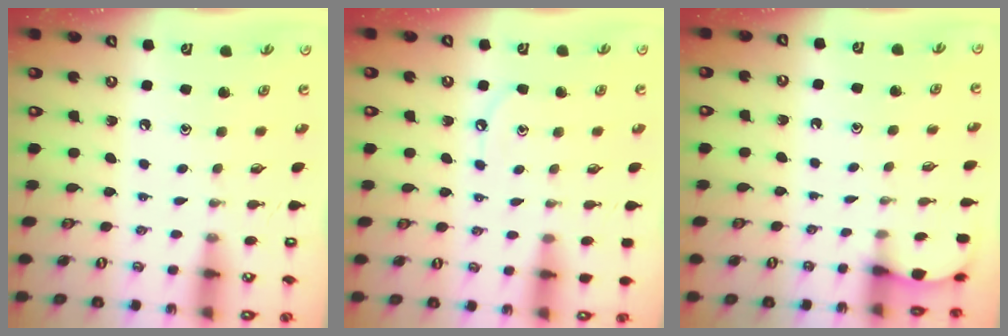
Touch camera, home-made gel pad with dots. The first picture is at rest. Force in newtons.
{"total": 5.4, "press": 5.4, "slide": 0.7}
{"total": 1.9, "press": 1.9, "slide": 0.2}